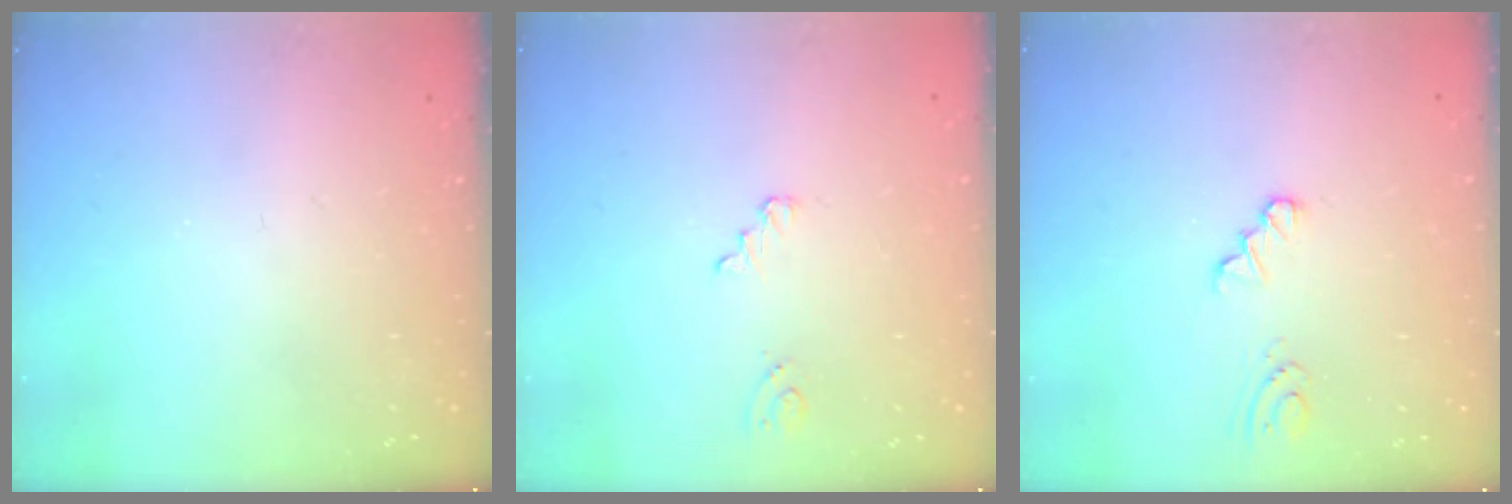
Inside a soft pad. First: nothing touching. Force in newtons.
{"total": 2.6, "press": 2.6, "slide": 0.3}
{"total": 0.7, "press": 0.7, "slide": 0.1}